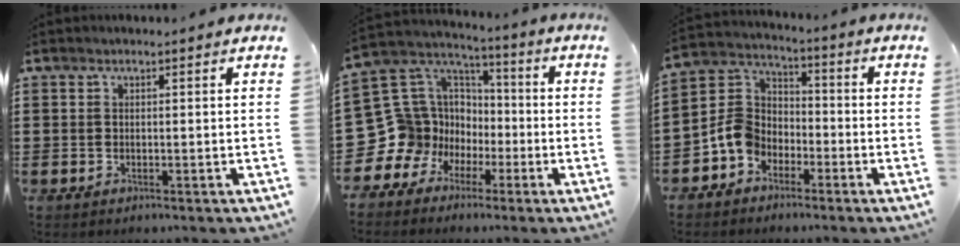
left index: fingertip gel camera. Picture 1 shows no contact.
{"total": 12.5, "force": [-3.4, 11.9, 1.7], "torque": [-0.111, -0.019, -0.039]}
{"total": 6.6, "force": [-3.2, 5.3, 2.5], "torque": [-0.089, 0.009, -0.072]}